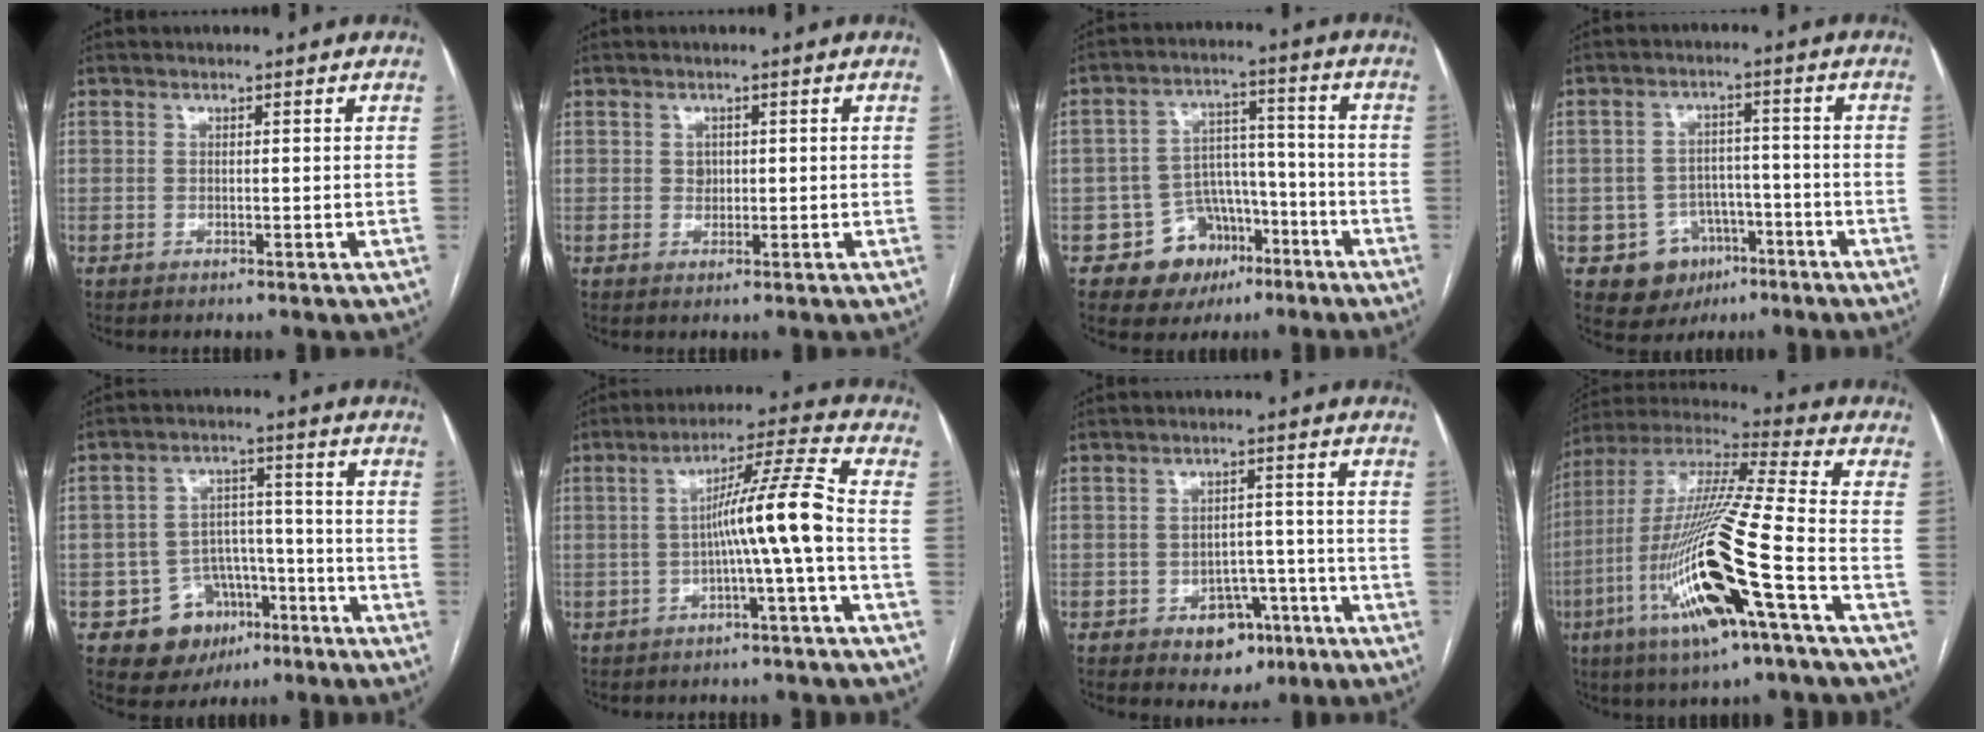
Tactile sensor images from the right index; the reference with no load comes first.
{"total": 1.4, "force": [0.2, 1.3, 0.7], "torque": [-0.009, 0.000, 0.005]}
{"total": 9.4, "force": [-4.9, 7.6, 2.6], "torque": [-0.023, 0.035, -0.067]}
{"total": 7.9, "force": [-3.6, 6.9, 1.5], "torque": [-0.016, 0.016, -0.043]}
{"total": 10.0, "force": [-5.3, 8.0, 3.0], "torque": [-0.031, 0.038, -0.071]}
{"total": 9.0, "force": [-1.6, -1.5, 8.7], "torque": [-0.141, 0.021, -0.028]}
{"total": 6.7, "force": [-3.5, 4.6, 3.4], "torque": [-0.036, 0.018, -0.044]}
{"total": 21.8, "force": [-7.7, 1.2, 20.3], "torque": [-0.422, -0.024, -0.146]}